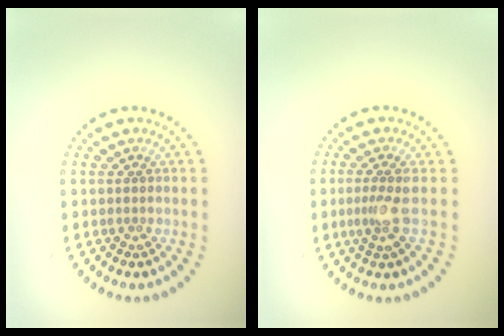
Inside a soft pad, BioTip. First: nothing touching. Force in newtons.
{"total": 2.1, "press": 1.6, "slide": 1.4}